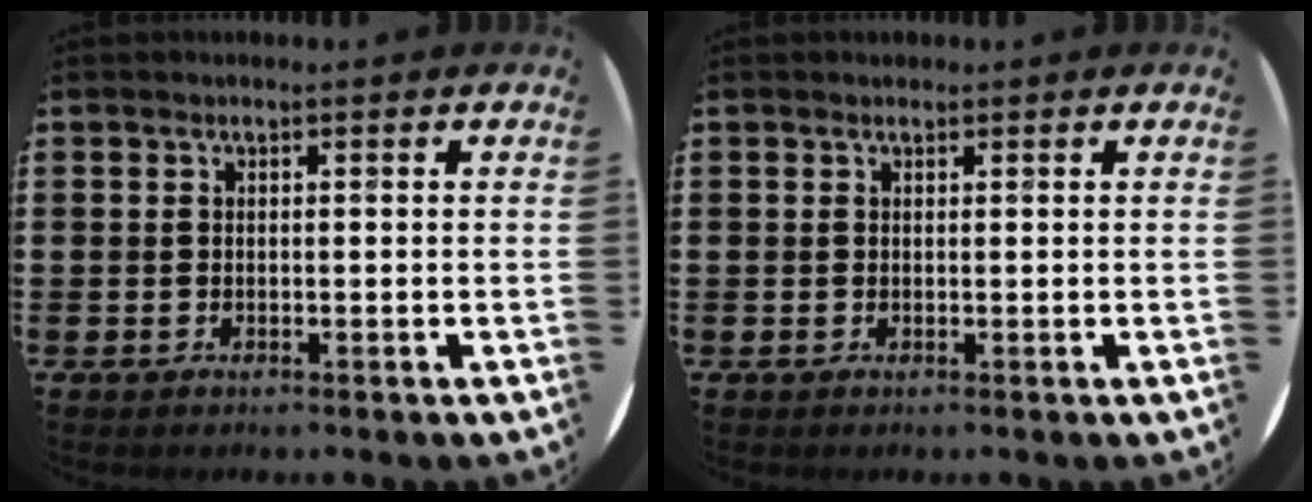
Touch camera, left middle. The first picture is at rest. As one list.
[{"total": 0.0}]